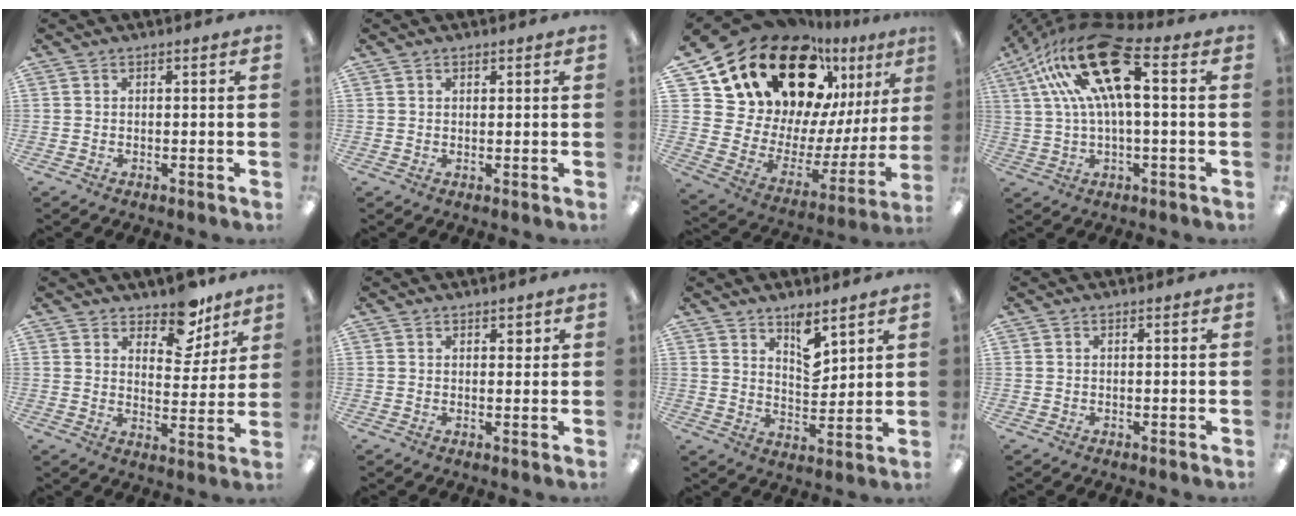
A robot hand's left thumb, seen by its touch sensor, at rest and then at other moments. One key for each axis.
{"total": 0.8, "fx": 0.6, "fy": 0.5, "fz": 0.1, "tx": -0.003, "ty": 0.003, "tz": 0.011}
{"total": 22.1, "fx": 16.4, "fy": 10.6, "fz": 10.3, "tx": -0.165, "ty": -0.131, "tz": 0.306}
{"total": 23.3, "fx": 8.2, "fy": 9.6, "fz": 19.6, "tx": -0.372, "ty": -0.015, "tz": 0.140}
{"total": 10.3, "fx": 8.0, "fy": 5.2, "fz": 3.8, "tx": -0.043, "ty": -0.055, "tz": 0.143}
{"total": 1.4, "fx": 1.0, "fy": 0.9, "fz": 0.4, "tx": -0.002, "ty": -0.001, "tz": 0.017}
{"total": 7.4, "fx": 5.4, "fy": 3.2, "fz": 3.9, "tx": -0.047, "ty": -0.040, "tz": 0.090}
{"total": 0.0}